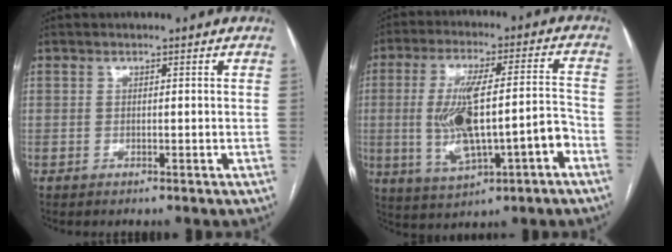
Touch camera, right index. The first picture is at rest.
{"total": 14.2, "force": [-3.2, 3.3, 13.4], "torque": [-0.246, 0.020, -0.039]}